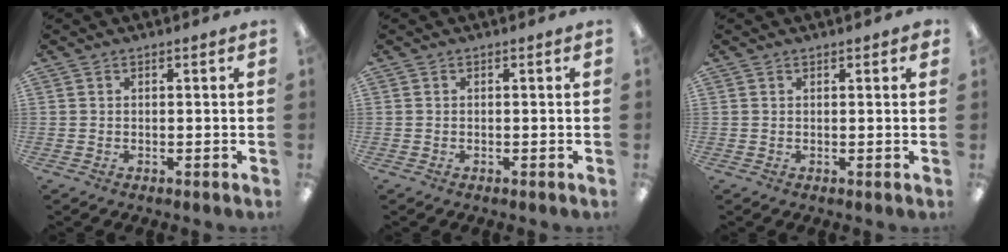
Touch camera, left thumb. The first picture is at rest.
{"total": 0.0}
{"total": 1.0, "force": [0.8, 0.3, 0.5], "torque": [-0.003, -0.002, 0.013]}